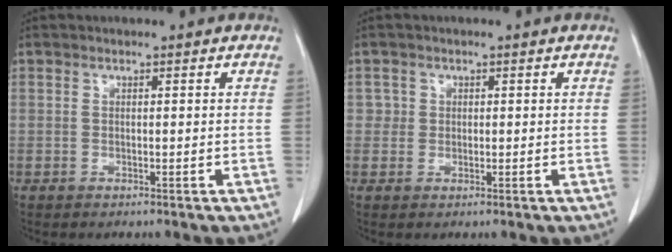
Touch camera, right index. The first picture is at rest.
{"total": 1.7, "force": [0.4, 1.6, 0.0], "torque": [0.014, 0.002, 0.001]}